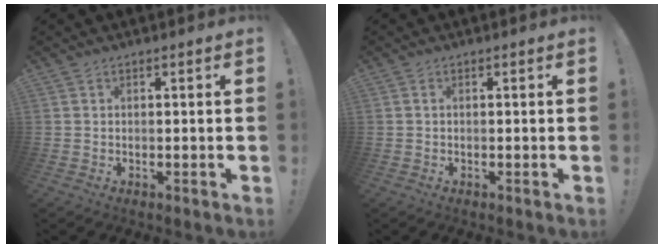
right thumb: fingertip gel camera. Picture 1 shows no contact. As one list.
[{"total": 0.0}]